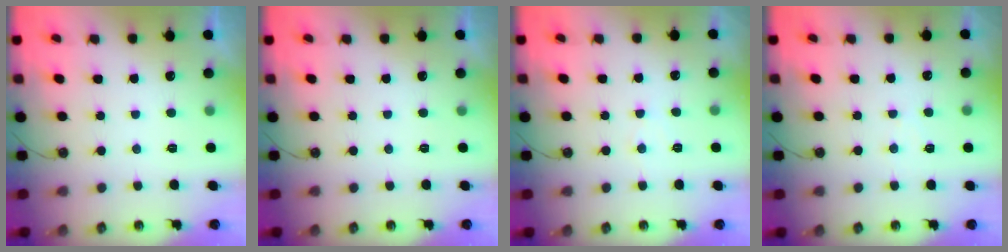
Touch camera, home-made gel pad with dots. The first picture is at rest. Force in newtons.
{"total": 0.0}
{"total": 4.7, "press": 4.6, "slide": 0.8}
{"total": 3.3, "press": 3.2, "slide": 0.5}